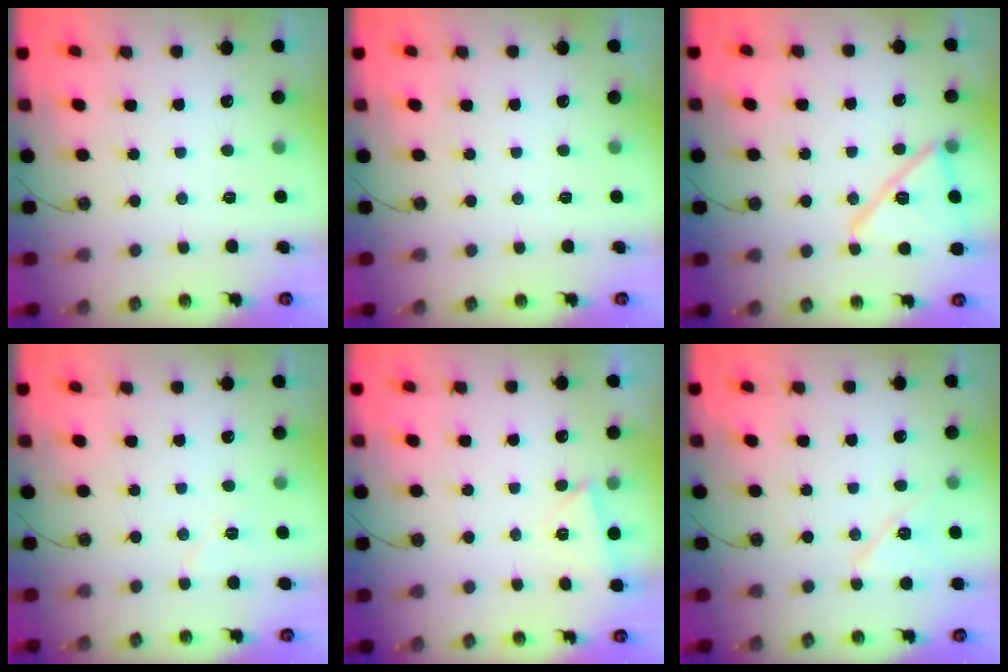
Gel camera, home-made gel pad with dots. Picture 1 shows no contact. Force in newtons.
{"total": 0.0}
{"total": 15.2, "press": 15.1, "slide": 0.9}
{"total": 5.0, "press": 4.6, "slide": 1.8}
{"total": 2.9, "press": 2.8, "slide": 0.6}
{"total": 9.0, "press": 9.0, "slide": 0.6}